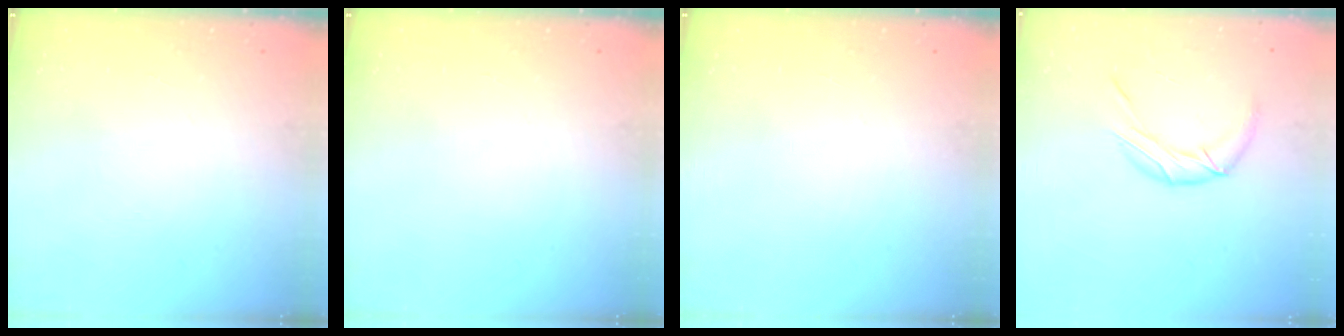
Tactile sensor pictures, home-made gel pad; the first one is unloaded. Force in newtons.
{"total": 0.0}
{"total": 0.0}
{"total": 9.3, "press": 9.3, "slide": 0.2}